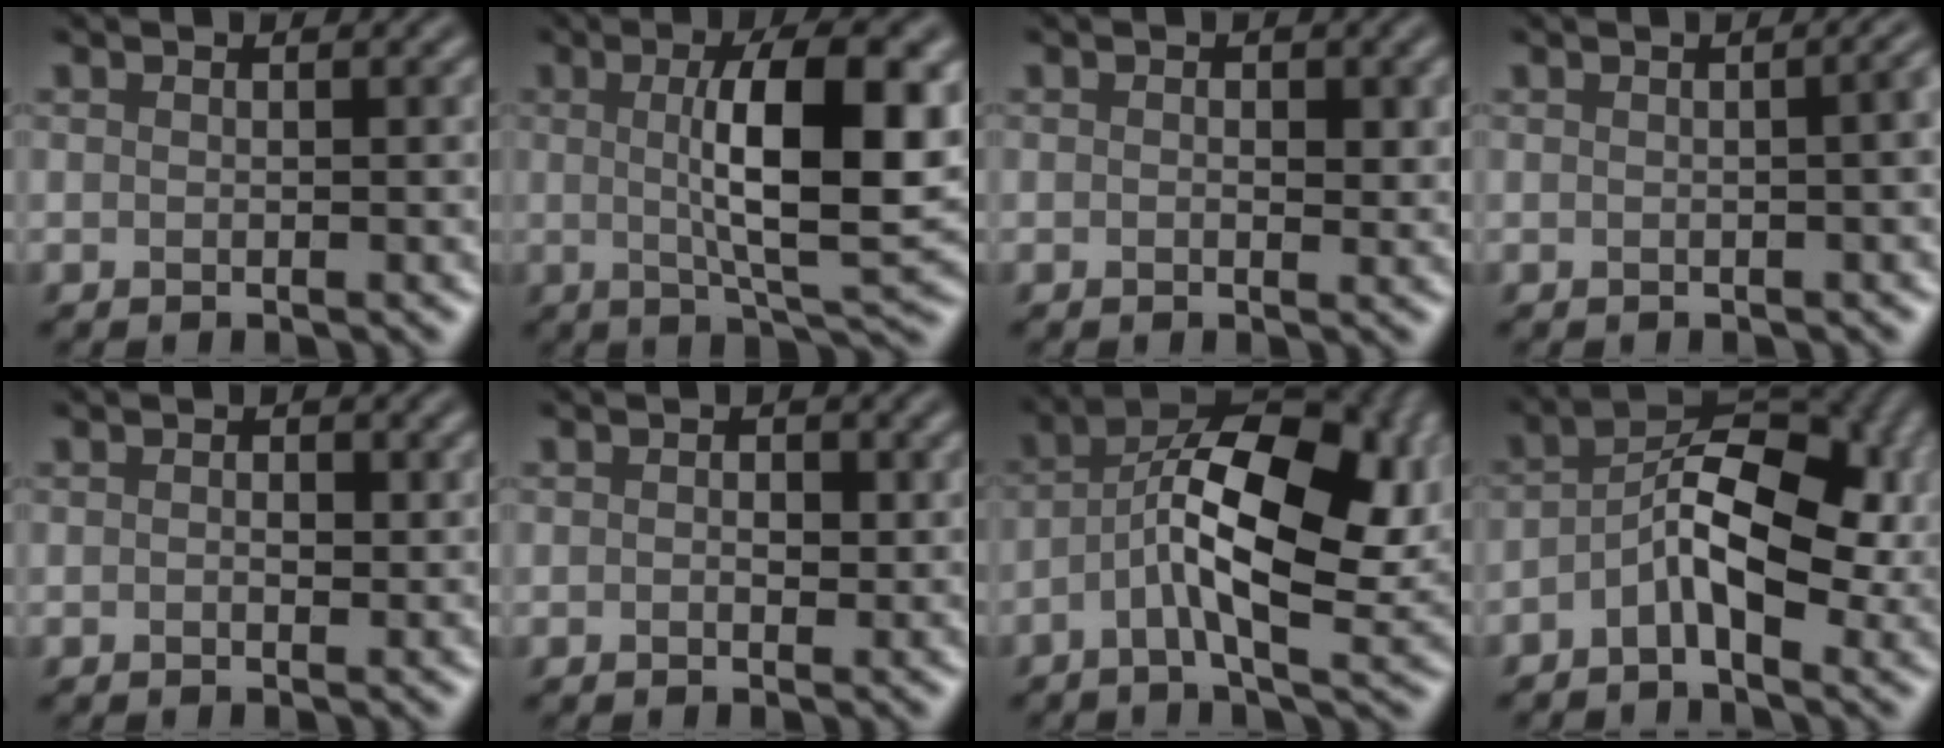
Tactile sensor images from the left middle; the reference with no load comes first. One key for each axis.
{"total": 10.0, "fx": 1.2, "fy": 2.6, "fz": 9.6, "tx": -0.135, "ty": 0.003, "tz": 0.021}
{"total": 1.4, "fx": 0.2, "fy": 0.8, "fz": 1.2, "tx": -0.011, "ty": -0.002, "tz": 0.002}
{"total": 3.5, "fx": 0.1, "fy": 1.6, "fz": 3.1, "tx": -0.010, "ty": 0.013, "tz": 0.000}
{"total": 1.0, "fx": 0.1, "fy": 0.6, "fz": 0.8, "tx": -0.010, "ty": -0.001, "tz": -0.001}
{"total": 1.4, "fx": 0.2, "fy": 0.9, "fz": 1.0, "tx": -0.010, "ty": -0.002, "tz": -0.001}
{"total": 12.3, "fx": -0.2, "fy": 5.3, "fz": 11.1, "tx": -0.188, "ty": 0.011, "tz": -0.009}
{"total": 8.2, "fx": -1.1, "fy": 4.2, "fz": 7.0, "tx": -0.112, "ty": 0.017, "tz": -0.028}